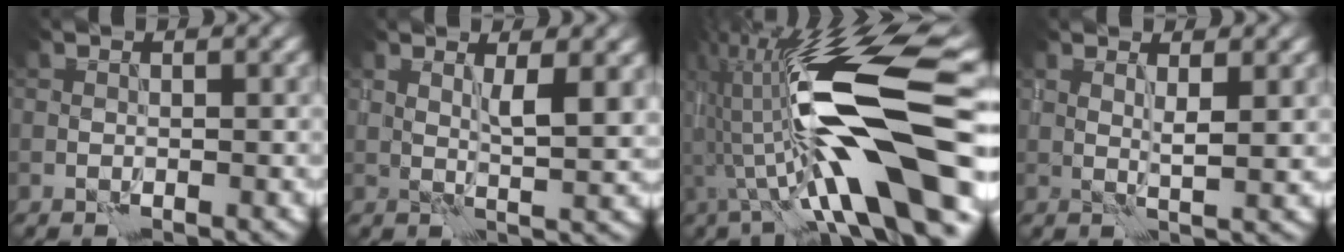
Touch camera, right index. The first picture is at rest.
{"total": 2.6, "force": [1.6, 0.2, 2.1], "torque": [-0.037, -0.008, 0.033]}
{"total": 14.9, "force": [-1.4, 3.7, 14.4], "torque": [-0.260, 0.022, -0.024]}
{"total": 1.8, "force": [1.3, -0.1, 1.2], "torque": [-0.022, -0.008, 0.028]}